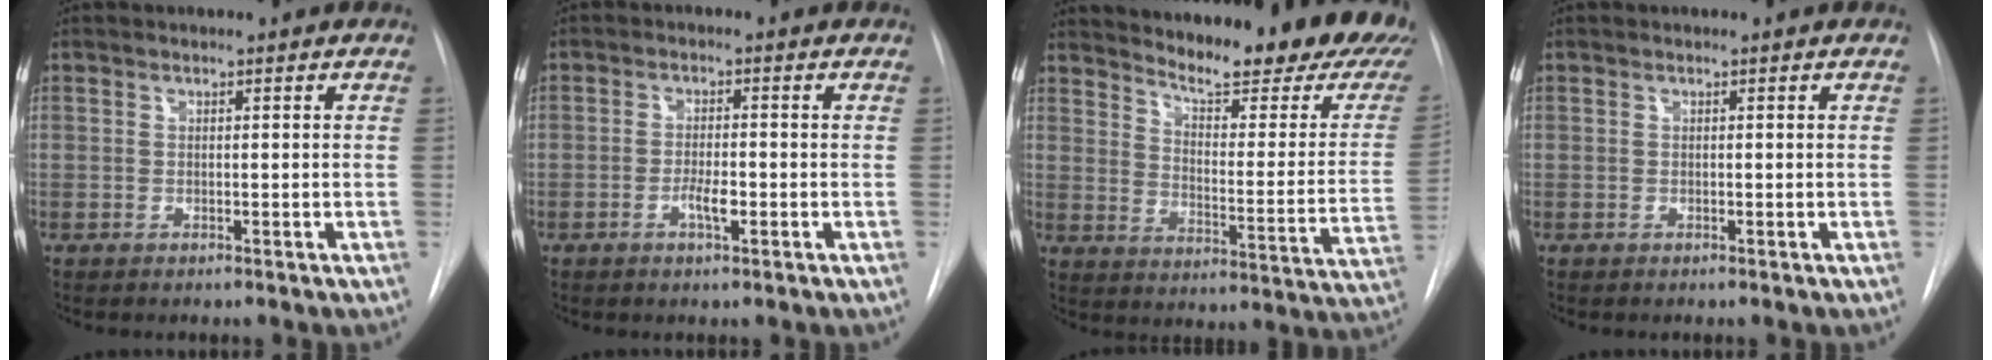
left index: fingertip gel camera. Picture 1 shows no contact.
{"total": 2.8, "force": [-1.1, 0.7, 2.5], "torque": [-0.043, 0.002, -0.018]}
{"total": 23.5, "force": [20.3, 3.2, 11.3], "torque": [-0.164, -0.090, 0.251]}
{"total": 0.0}